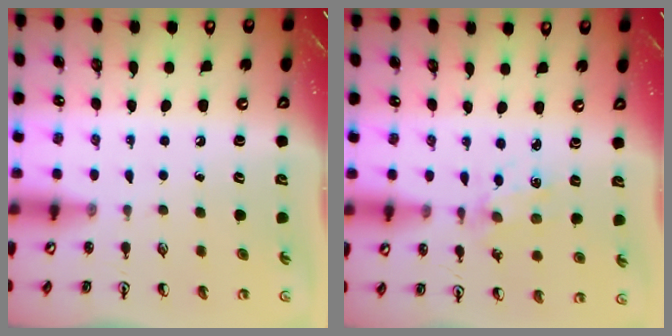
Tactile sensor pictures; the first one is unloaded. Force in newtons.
{"total": 1.7, "press": 1.7, "slide": 0.3}